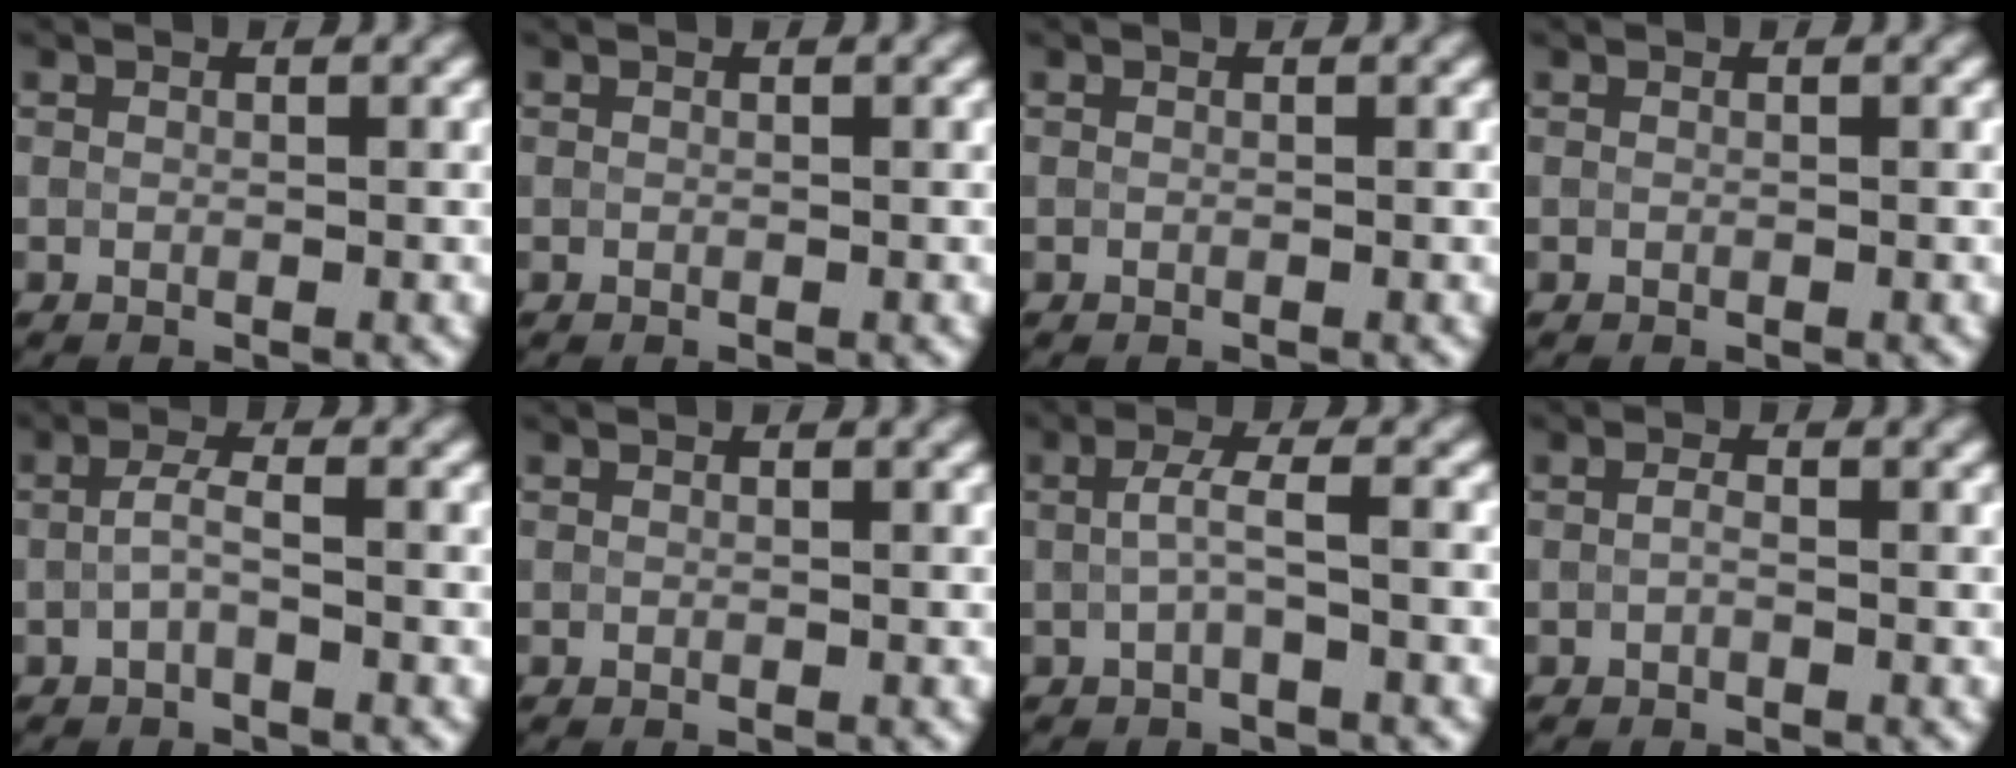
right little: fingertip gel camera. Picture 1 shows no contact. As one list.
[{"total": 0.0}, {"total": 0.0}, {"total": 0.0}, {"total": 1.8, "force": [-0.3, 0.4, 1.7], "torque": [-0.036, 0.003, -0.010]}, {"total": 0.0}, {"total": 2.3, "force": [-0.1, 0.4, 2.2], "torque": [-0.047, 0.001, -0.005]}, {"total": 0.6, "force": [-0.2, 0.2, 0.6], "torque": [-0.014, -0.001, -0.005]}]